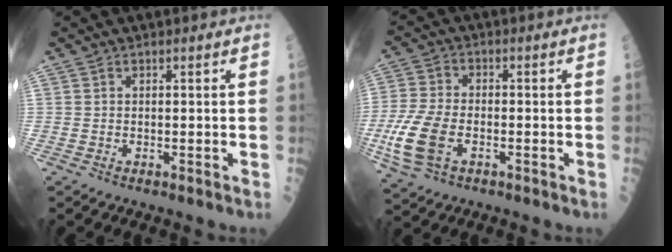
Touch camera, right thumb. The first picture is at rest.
{"total": 10.9, "force": [-3.2, 6.1, 8.4], "torque": [-0.194, 0.005, -0.064]}